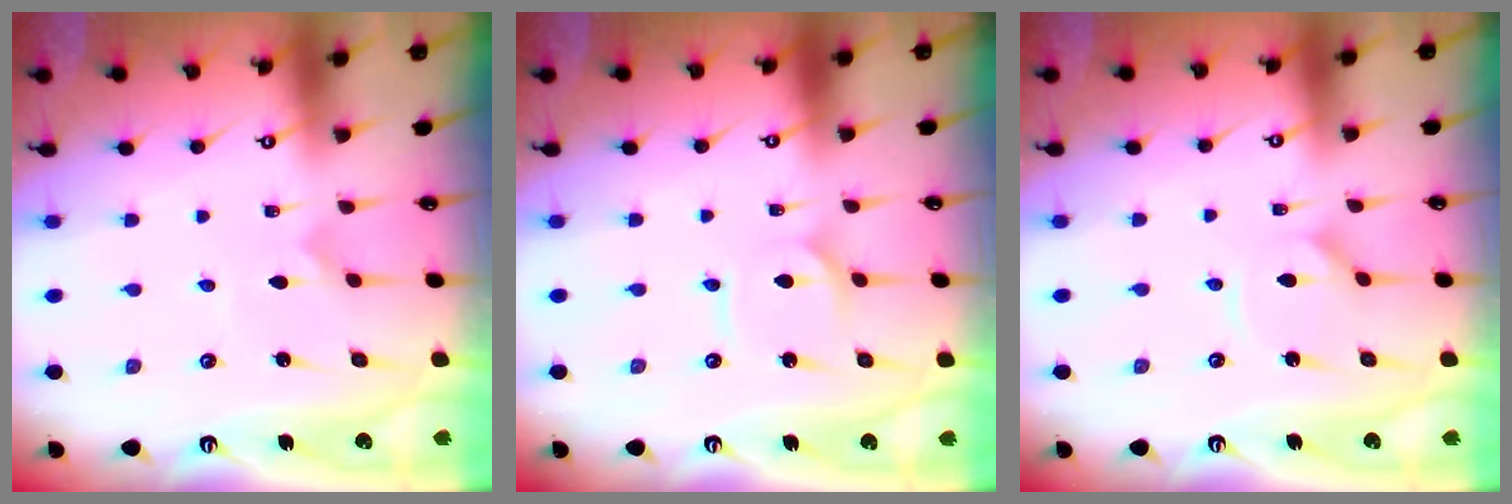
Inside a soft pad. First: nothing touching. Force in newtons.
{"total": 2.3, "press": 2.3, "slide": 0.3}
{"total": 1.8, "press": 1.8, "slide": 0.3}